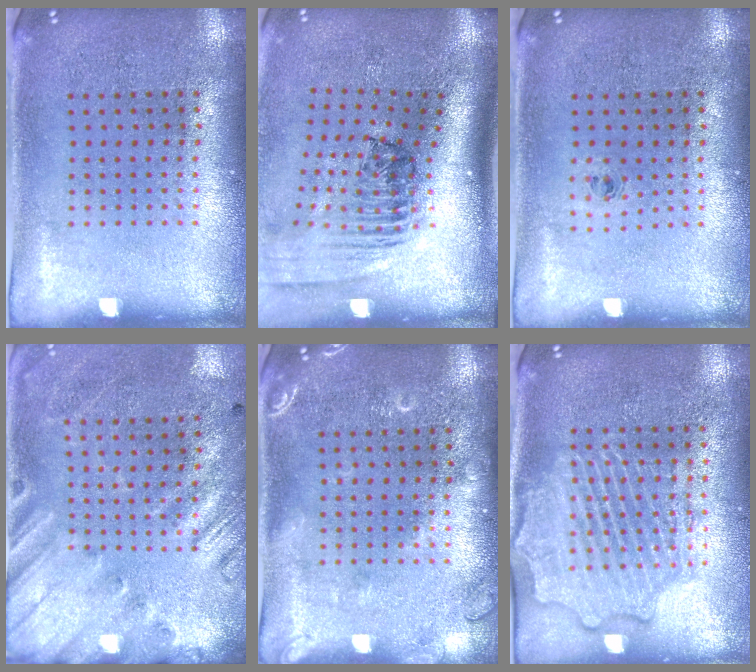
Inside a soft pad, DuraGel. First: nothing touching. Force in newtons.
{"total": 2.5, "press": 1.7, "slide": 1.8}
{"total": 0.5, "press": 0.3, "slide": 0.4}
{"total": 2.6, "press": 1.8, "slide": 1.8}
{"total": 2.0, "press": 2.0, "slide": 0.3}
{"total": 2.3, "press": 2.3, "slide": 0.3}